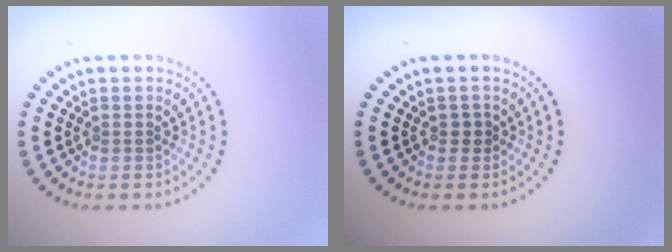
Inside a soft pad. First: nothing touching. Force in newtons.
{"total": 0.7, "press": 0.7, "slide": 0.2}